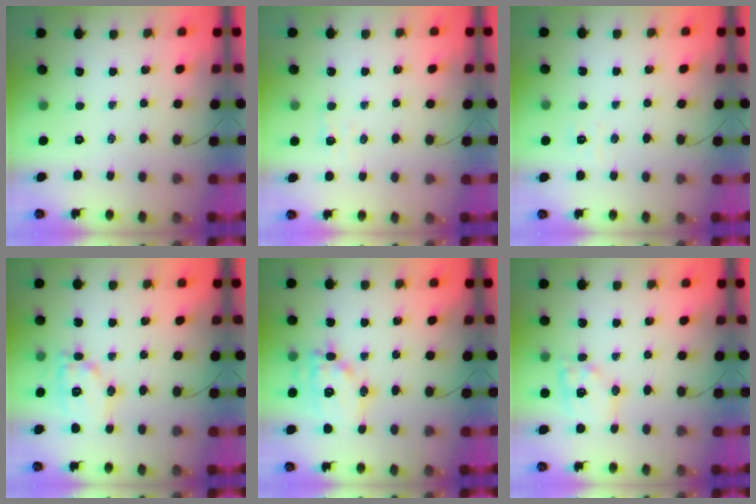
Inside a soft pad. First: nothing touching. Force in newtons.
{"total": 3.0, "press": 2.9, "slide": 0.9}
{"total": 2.4, "press": 2.3, "slide": 0.8}
{"total": 11.7, "press": 11.7, "slide": 0.6}
{"total": 14.7, "press": 14.5, "slide": 2.3}
{"total": 11.3, "press": 11.2, "slide": 1.7}